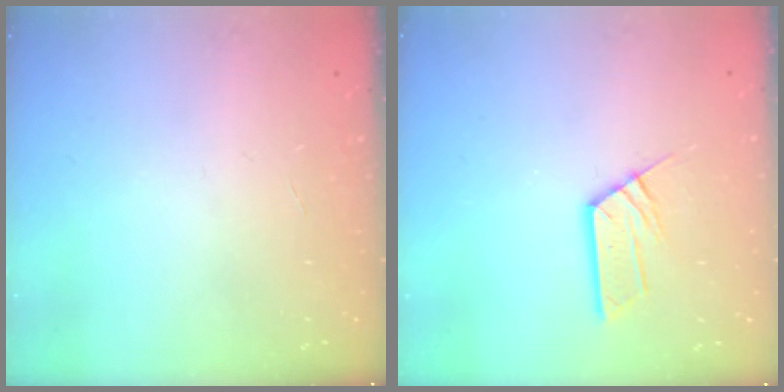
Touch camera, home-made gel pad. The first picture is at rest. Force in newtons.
{"total": 7.8, "press": 7.8, "slide": 0.6}